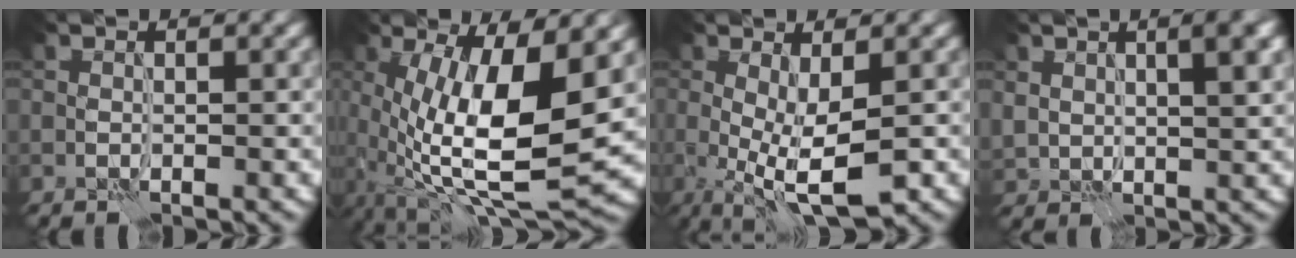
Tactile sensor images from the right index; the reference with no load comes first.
{"total": 13.9, "force": [-0.6, 4.8, 13.0], "torque": [-0.229, -0.012, -0.005]}
{"total": 6.4, "force": [-1.1, 1.8, 6.0], "torque": [-0.113, -0.016, -0.015]}
{"total": 4.4, "force": [2.0, 2.0, 3.3], "torque": [-0.061, 0.000, 0.038]}